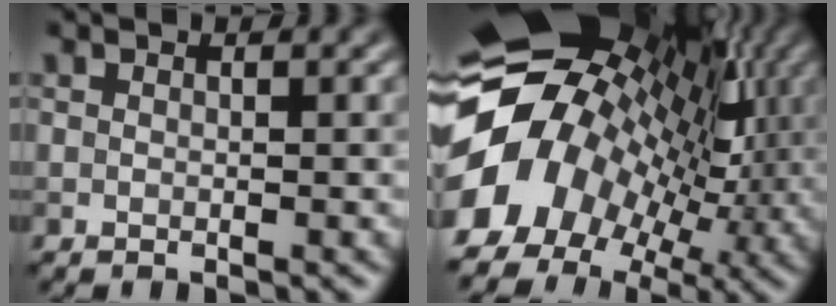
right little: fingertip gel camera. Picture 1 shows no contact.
{"total": 15.4, "force": [-1.2, 12.2, 9.3], "torque": [-0.196, -0.004, -0.008]}